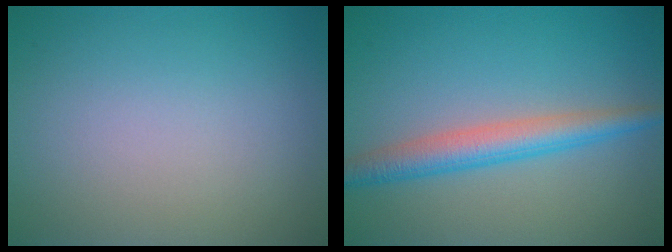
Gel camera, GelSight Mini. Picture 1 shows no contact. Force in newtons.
{"total": 3.9, "press": 3.9, "slide": 0.1}